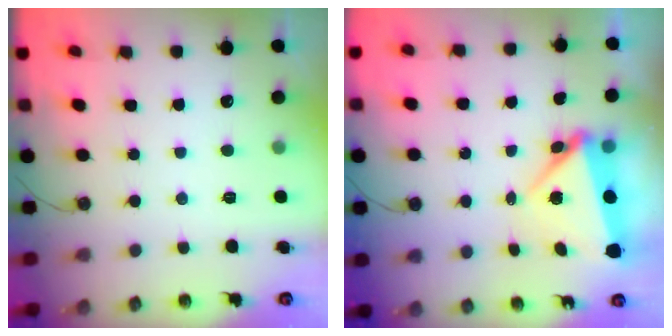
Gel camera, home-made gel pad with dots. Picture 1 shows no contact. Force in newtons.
{"total": 10.6, "press": 5.6, "slide": 9.0}